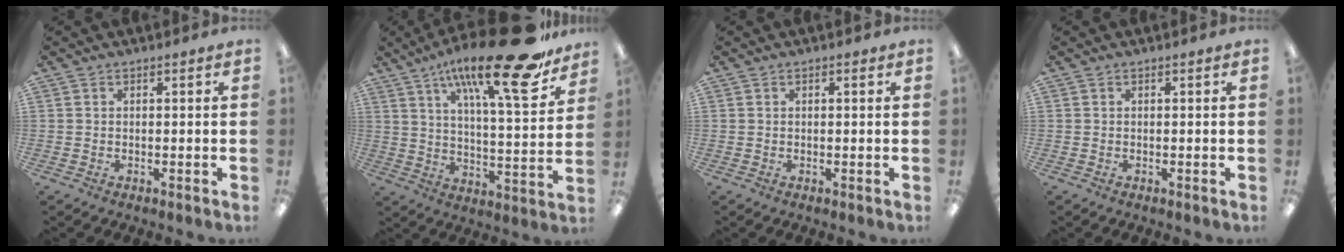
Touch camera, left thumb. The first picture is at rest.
{"total": 23.7, "force": [16.0, 5.2, 16.6], "torque": [-0.264, -0.099, 0.253]}
{"total": 0.8, "force": [0.3, 0.2, 0.8], "torque": [-0.015, 0.002, 0.004]}
{"total": 0.0}